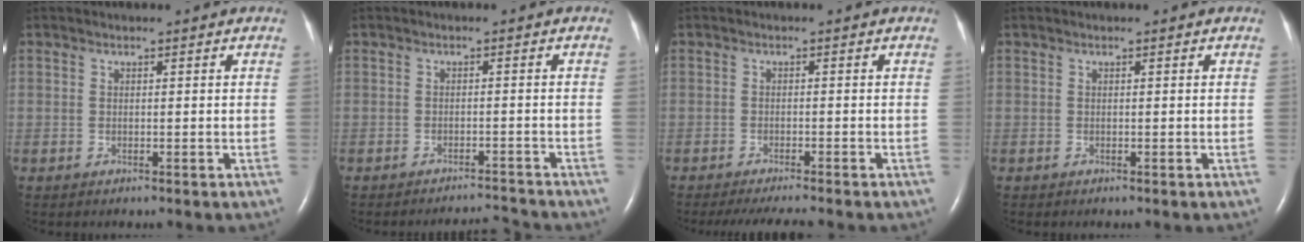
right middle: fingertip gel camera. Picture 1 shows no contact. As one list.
[{"total": 3.5, "force": [-3.4, -0.9, -0.5], "torque": [0.006, -0.004, -0.049]}, {"total": 6.3, "force": [-5.5, 0.2, 3.0], "torque": [-0.039, -0.014, -0.083]}, {"total": 0.0}]